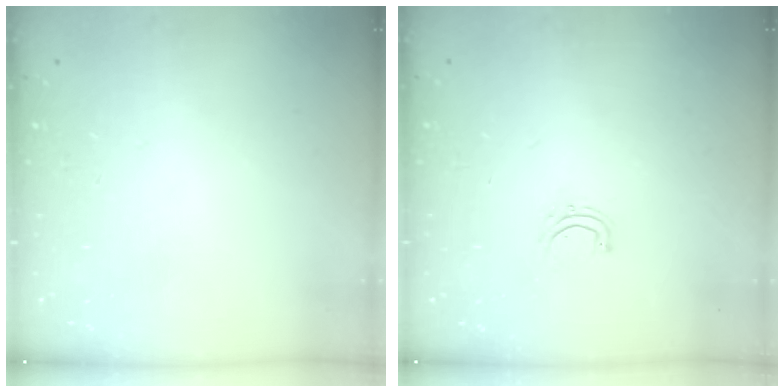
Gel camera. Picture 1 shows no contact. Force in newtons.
{"total": 4.8, "press": 4.7, "slide": 0.7}